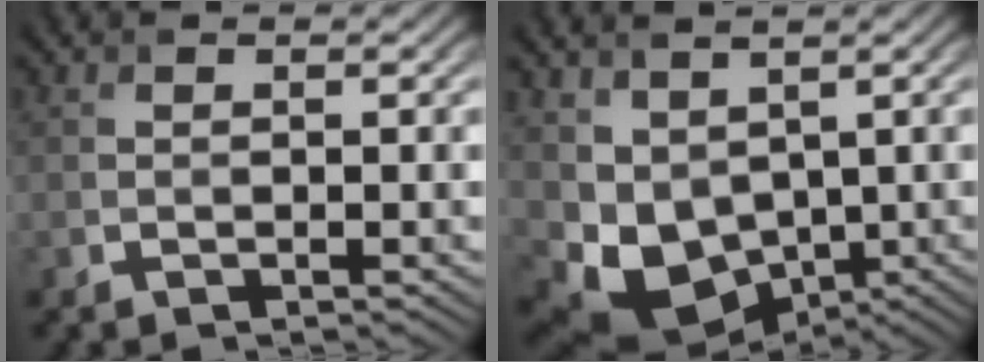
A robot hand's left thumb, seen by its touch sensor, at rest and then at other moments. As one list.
[{"total": 8.0, "force": [0.6, 6.2, 5.0], "torque": [-0.123, -0.031, 0.025]}]